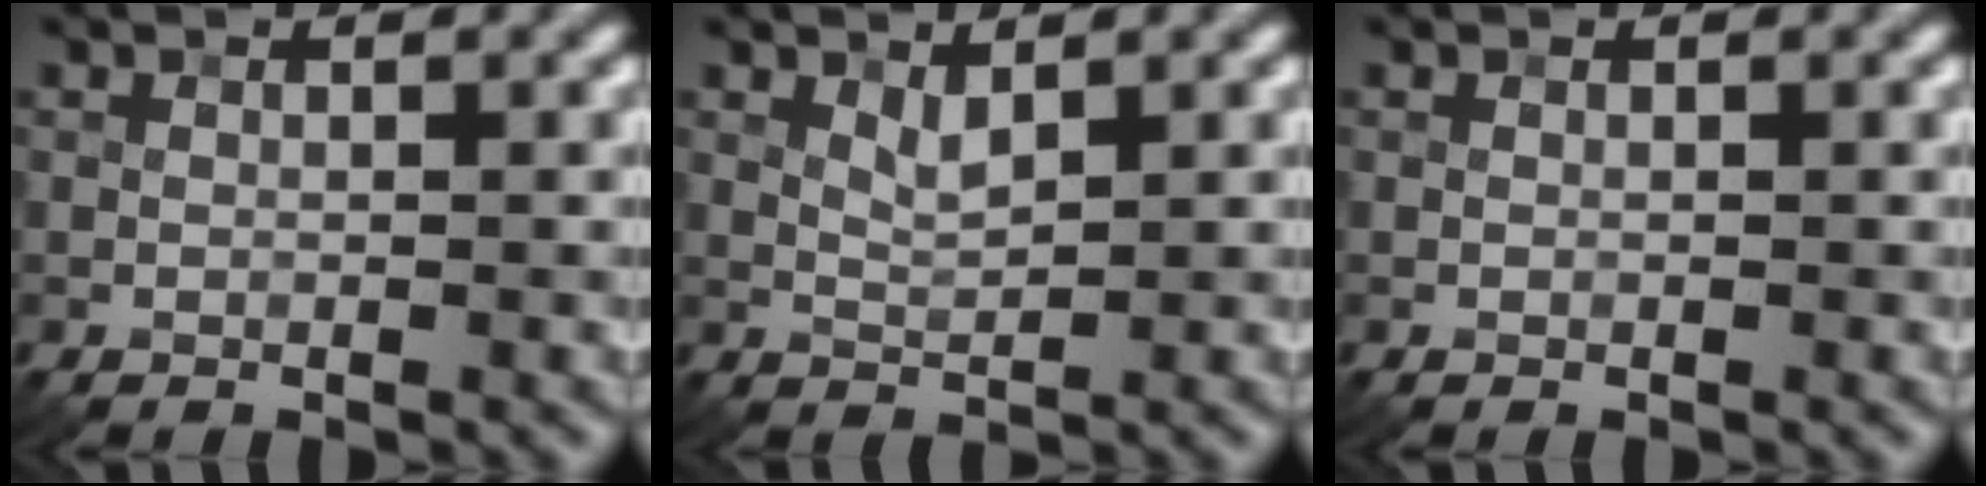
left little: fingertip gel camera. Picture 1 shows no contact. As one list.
[{"total": 1.4, "force": [0.9, 0.5, 1.0], "torque": [-0.025, -0.002, 0.017]}, {"total": 0.0}]